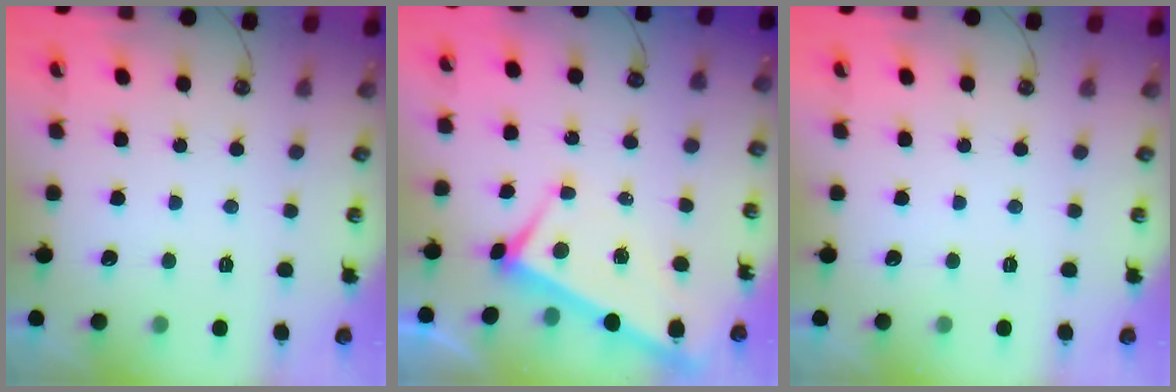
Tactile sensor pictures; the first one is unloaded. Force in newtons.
{"total": 3.6, "press": 3.6, "slide": 0.4}
{"total": 0.0}